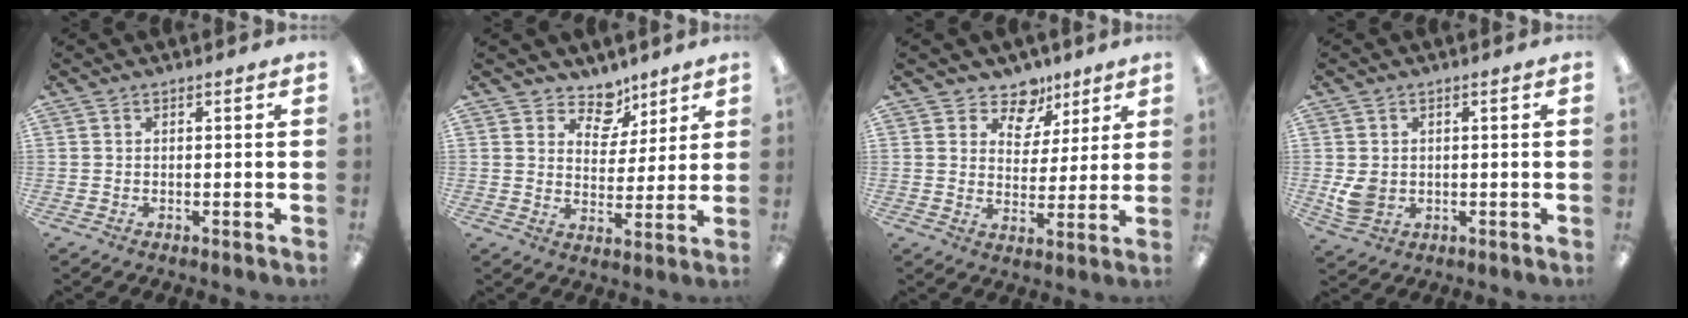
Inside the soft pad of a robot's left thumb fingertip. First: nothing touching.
{"total": 8.5, "force": [6.3, 5.3, 1.8], "torque": [-0.028, -0.046, 0.116]}
{"total": 9.8, "force": [7.0, 6.4, 2.5], "torque": [-0.046, -0.043, 0.130]}
{"total": 5.2, "force": [0.5, 4.3, 2.9], "torque": [-0.050, -0.001, 0.009]}